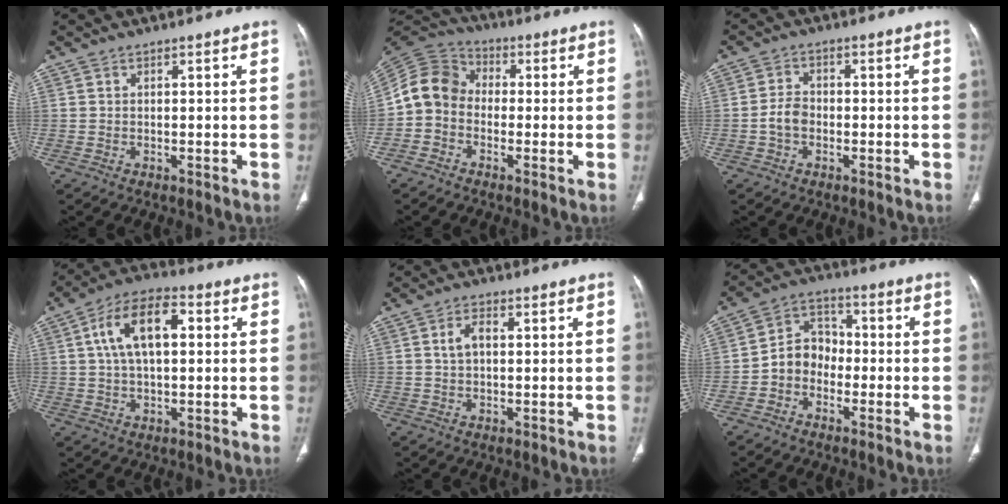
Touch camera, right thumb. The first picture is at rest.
{"total": 9.1, "force": [-1.4, 7.7, 4.7], "torque": [-0.083, 0.034, -0.043]}
{"total": 3.6, "force": [-1.1, 2.6, 2.3], "torque": [-0.038, 0.013, -0.026]}
{"total": 12.3, "force": [2.6, 6.3, 10.3], "torque": [-0.181, 0.021, 0.040]}
{"total": 3.6, "force": [0.8, 2.1, 2.8], "torque": [-0.058, 0.009, 0.016]}
{"total": 7.4, "force": [-2.2, 6.1, 3.6], "torque": [-0.037, 0.036, -0.054]}